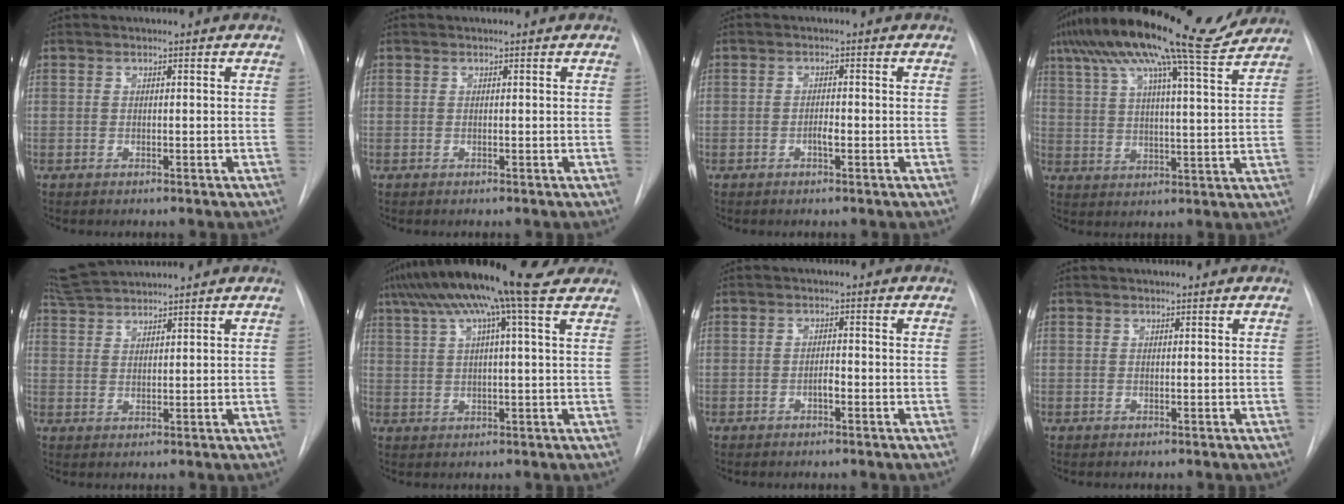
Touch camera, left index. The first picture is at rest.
{"total": 0.0}
{"total": 1.3, "force": [-0.6, 0.3, 1.1], "torque": [-0.020, 0.002, -0.011]}
{"total": 21.1, "force": [17.3, 1.9, 12.0], "torque": [-0.216, 0.029, 0.253]}
{"total": 6.9, "force": [6.7, -0.2, 1.7], "torque": [-0.039, 0.030, 0.128]}
{"total": 16.3, "force": [11.7, 1.1, 11.2], "torque": [-0.199, 0.055, 0.169]}
{"total": 1.3, "force": [-0.7, 0.4, 1.0], "torque": [-0.017, 0.002, -0.012]}
{"total": 0.6, "force": [0.6, 0.0, 0.1], "torque": [-0.005, 0.006, 0.009]}